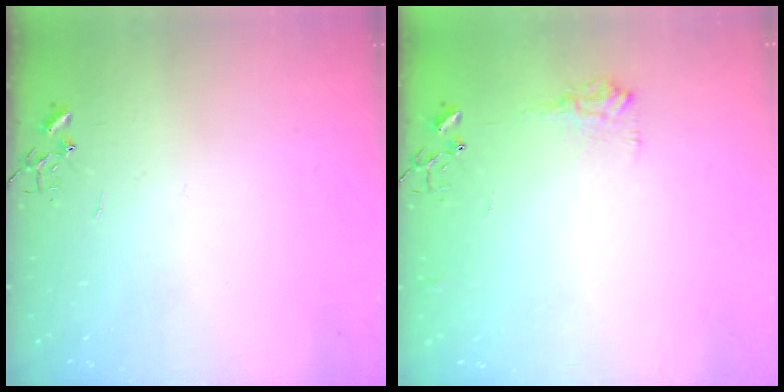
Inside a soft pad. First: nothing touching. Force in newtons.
{"total": 9.0, "press": 9.0, "slide": 0.5}